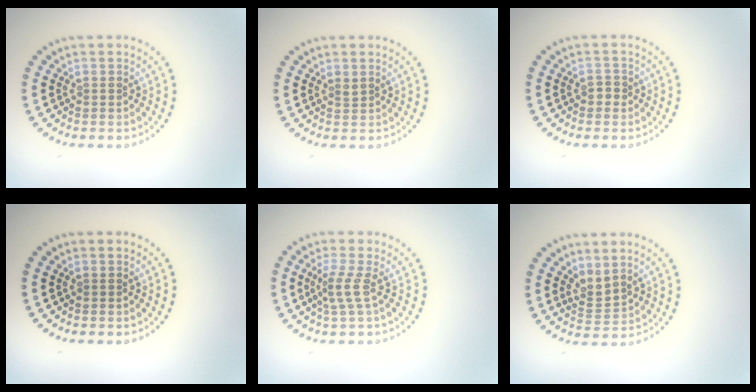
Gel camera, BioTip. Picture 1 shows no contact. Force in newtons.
{"total": 0.6, "press": 0.5, "slide": 0.4}
{"total": 1.1, "press": 1.0, "slide": 0.4}
{"total": 0.0}
{"total": 2.0, "press": 1.3, "slide": 1.5}
{"total": 2.3, "press": 1.5, "slide": 1.7}